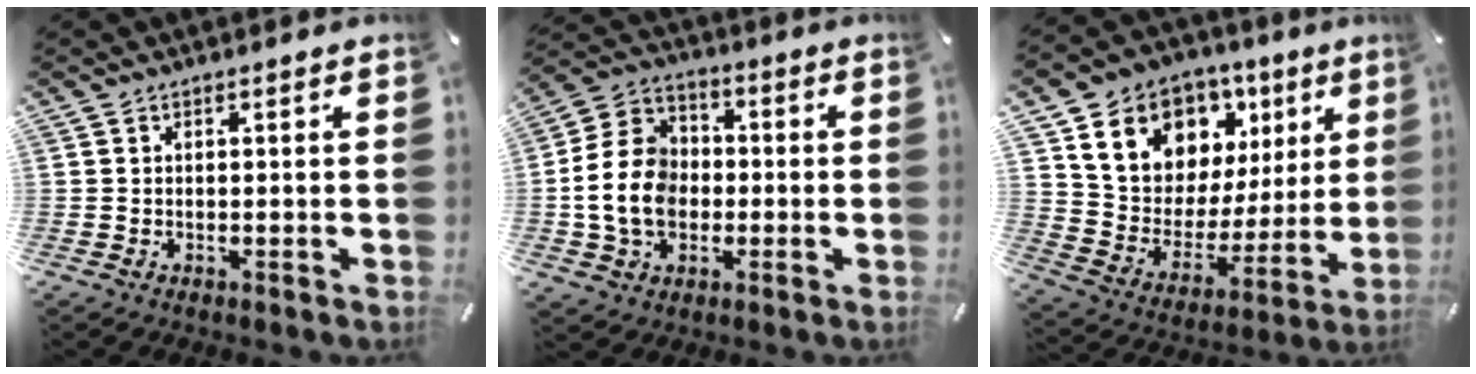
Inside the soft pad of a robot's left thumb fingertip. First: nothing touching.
{"total": 13.2, "force": [-1.8, 10.7, 7.5], "torque": [-0.168, 0.018, -0.035]}
{"total": 14.1, "force": [8.2, 10.6, 4.3], "torque": [-0.078, -0.066, 0.156]}